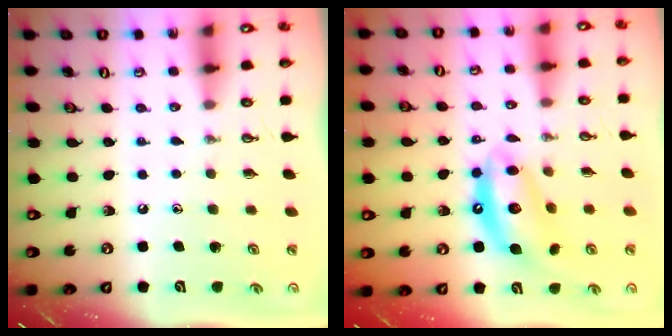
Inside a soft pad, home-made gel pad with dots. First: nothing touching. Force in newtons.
{"total": 12.4, "press": 12.4, "slide": 1.0}